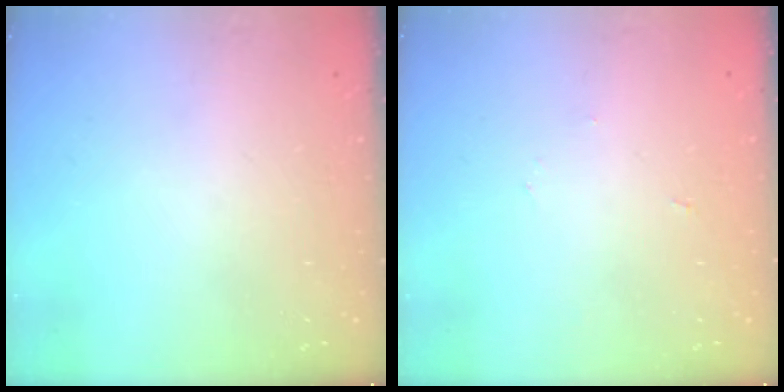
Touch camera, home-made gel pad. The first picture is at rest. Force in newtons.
{"total": 2.4, "press": 2.4, "slide": 0.2}